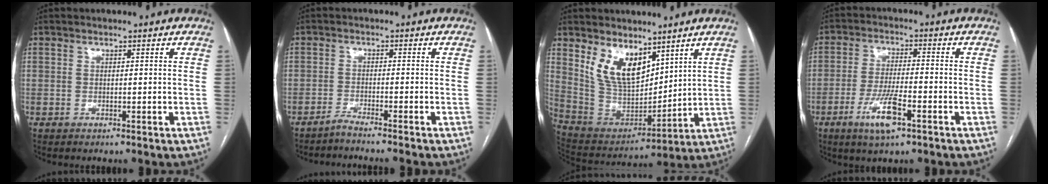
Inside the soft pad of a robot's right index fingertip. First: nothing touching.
{"total": 3.7, "force": [-3.3, -1.2, 1.1], "torque": [-0.013, -0.004, -0.054]}
{"total": 11.8, "force": [7.0, 6.1, 7.3], "torque": [-0.147, 0.007, 0.151]}
{"total": 7.8, "force": [-3.9, 1.3, 6.6], "torque": [-0.130, -0.011, -0.067]}